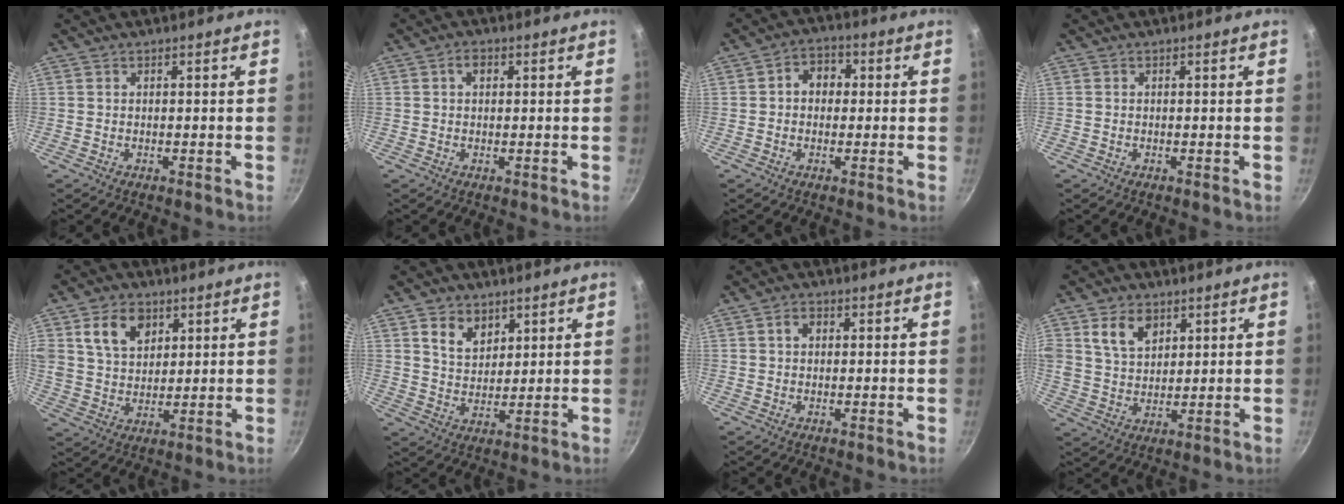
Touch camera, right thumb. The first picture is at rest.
{"total": 2.1, "force": [0.6, 1.5, 1.4], "torque": [-0.016, 0.003, 0.007]}
{"total": 5.4, "force": [0.5, 4.3, 3.1], "torque": [-0.018, 0.012, -0.004]}
{"total": 0.0}
{"total": 10.2, "force": [4.2, 7.2, 5.8], "torque": [-0.082, -0.012, 0.075]}
{"total": 7.0, "force": [3.3, 5.0, 3.6], "torque": [-0.037, -0.018, 0.062]}
{"total": 2.4, "force": [0.5, 1.8, 1.5], "torque": [-0.015, 0.005, 0.007]}
{"total": 8.4, "force": [3.7, 5.8, 4.8], "torque": [-0.070, -0.016, 0.070]}